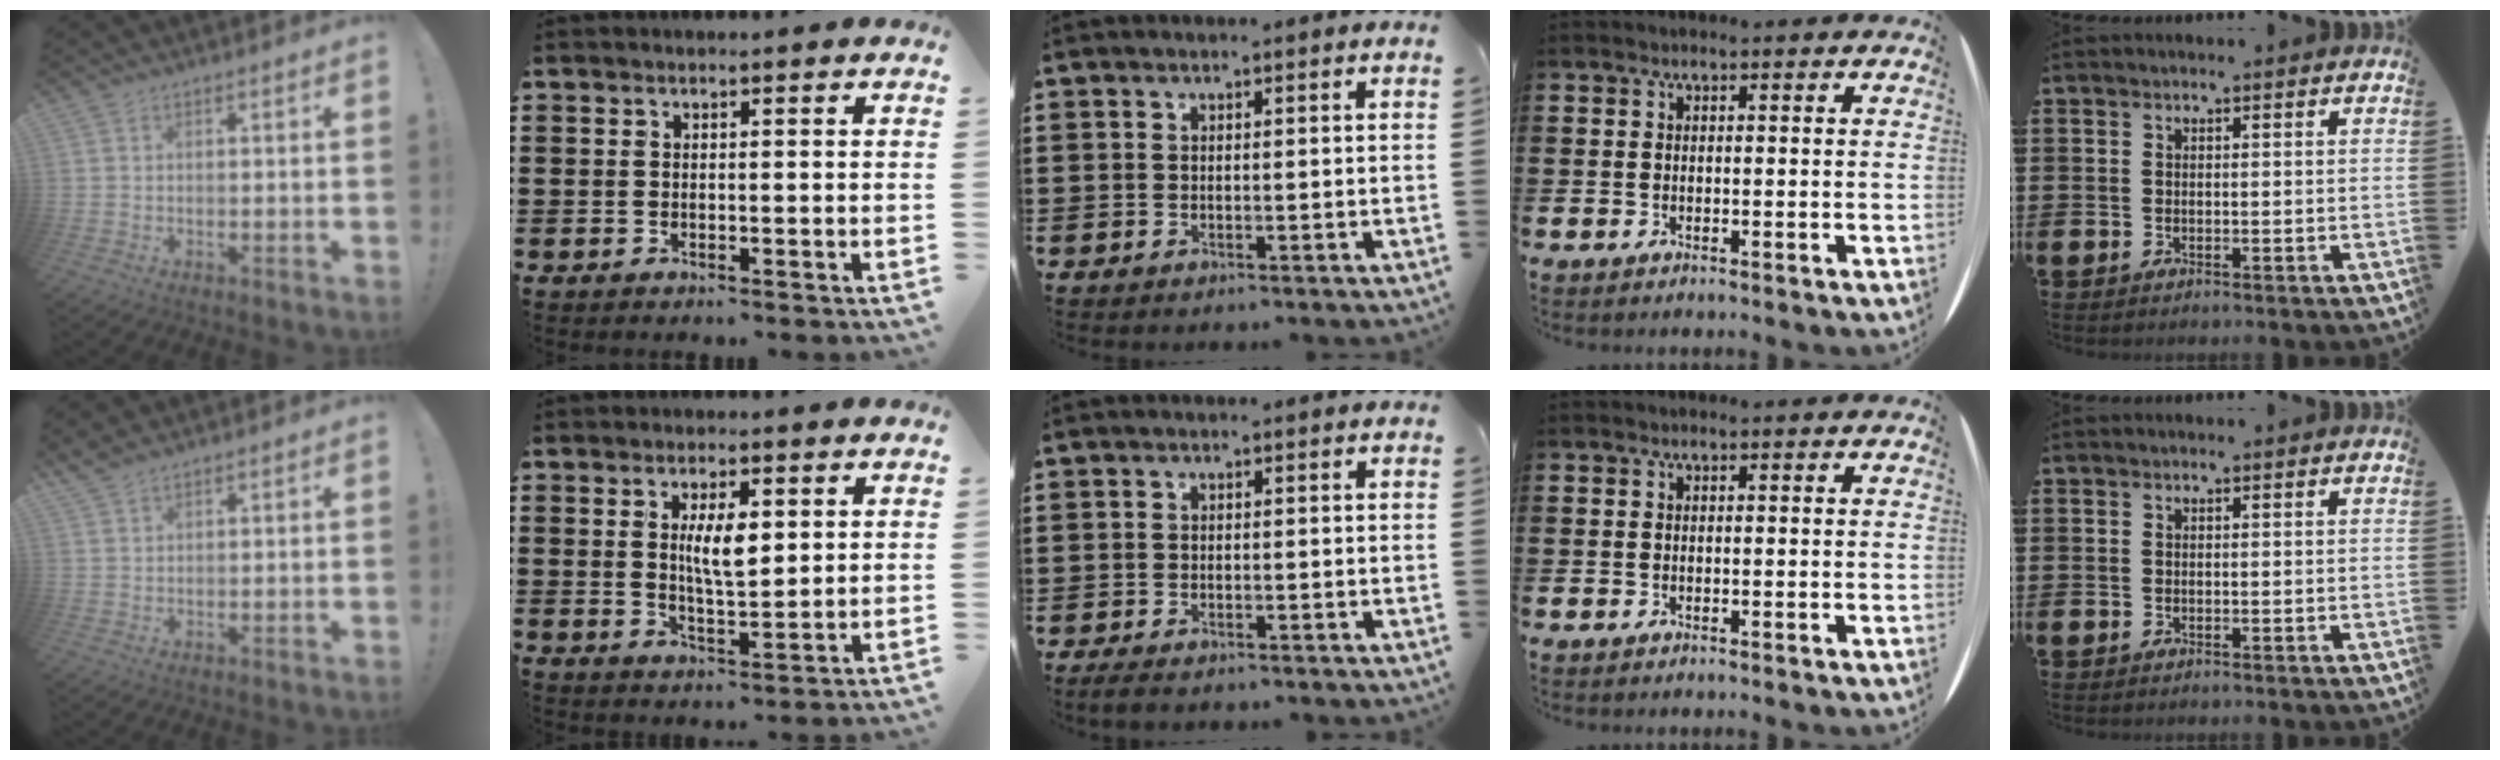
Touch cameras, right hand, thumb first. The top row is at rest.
{"thumb": {"total": 2.2, "force": [1.9, 0.6, 0.9], "torque": [-0.017, -0.010, 0.035]}, "index": {"total": 5.9, "force": [1.4, 1.8, 5.4], "torque": [-0.099, 0.003, 0.021]}, "middle": {"total": 1.1, "force": [-1.0, 0.2, 0.4], "torque": [-0.011, -0.002, -0.018]}}